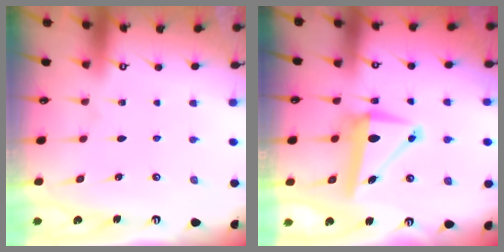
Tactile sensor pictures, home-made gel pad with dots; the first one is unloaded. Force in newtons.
{"total": 8.3, "press": 8.2, "slide": 1.3}